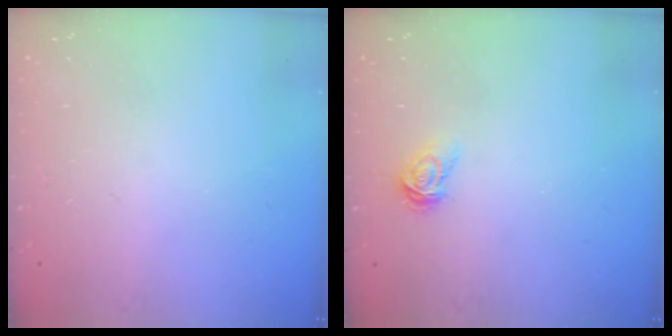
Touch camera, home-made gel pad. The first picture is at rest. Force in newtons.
{"total": 3.6, "press": 3.6, "slide": 0.1}